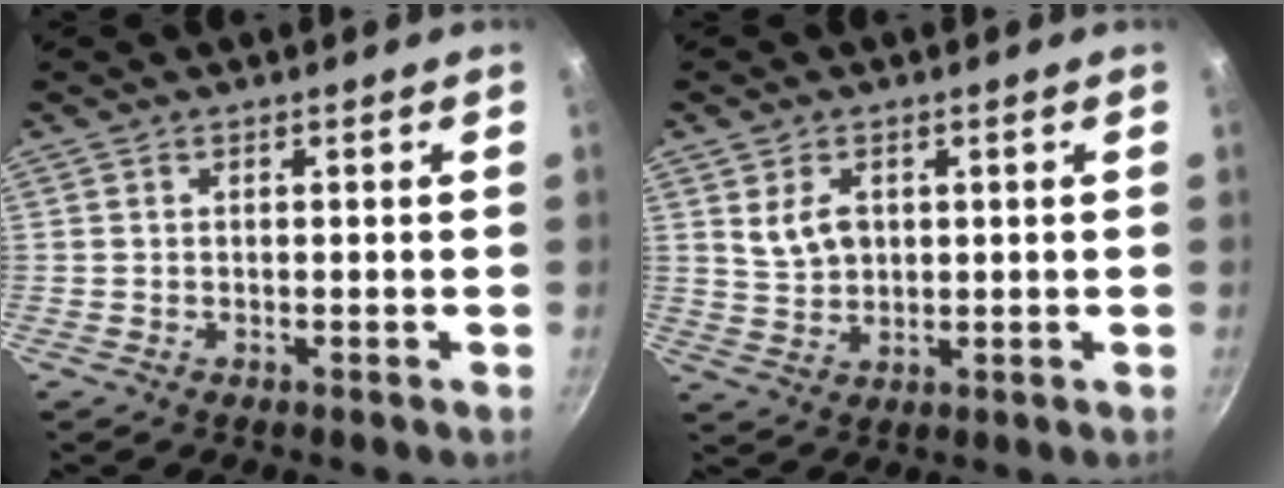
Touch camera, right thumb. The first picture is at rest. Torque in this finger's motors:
{"motor_torque": [-0.01, 0.01, 0.04, 0.05, 0.05]}